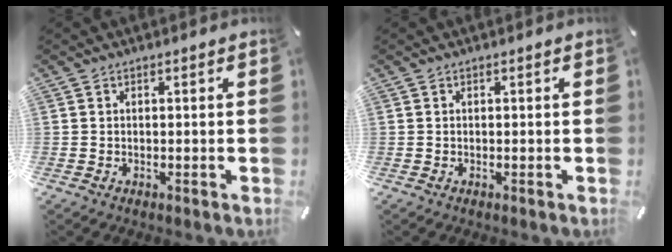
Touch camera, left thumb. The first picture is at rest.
{"total": 0.0}